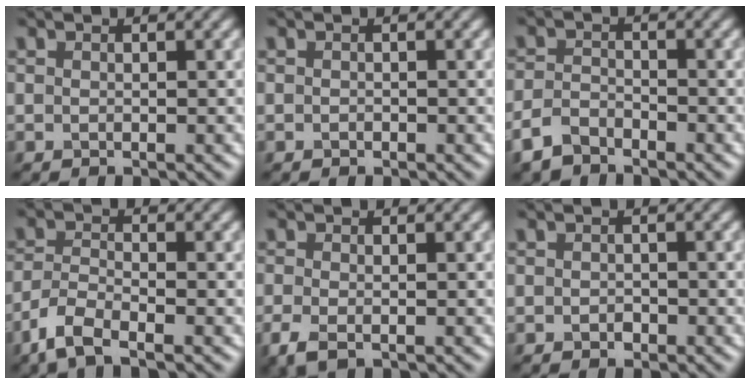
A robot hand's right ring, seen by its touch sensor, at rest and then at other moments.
{"total": 0.0}
{"total": 2.9, "force": [-2.4, 1.3, 1.1], "torque": [-0.024, -0.004, -0.059]}
{"total": 3.7, "force": [-2.7, 1.1, 2.3], "torque": [-0.054, -0.007, -0.067]}
{"total": 2.2, "force": [-1.1, 1.0, 1.7], "torque": [-0.043, -0.008, -0.028]}
{"total": 0.7, "force": [-0.3, 0.5, 0.3], "torque": [-0.004, -0.003, -0.006]}